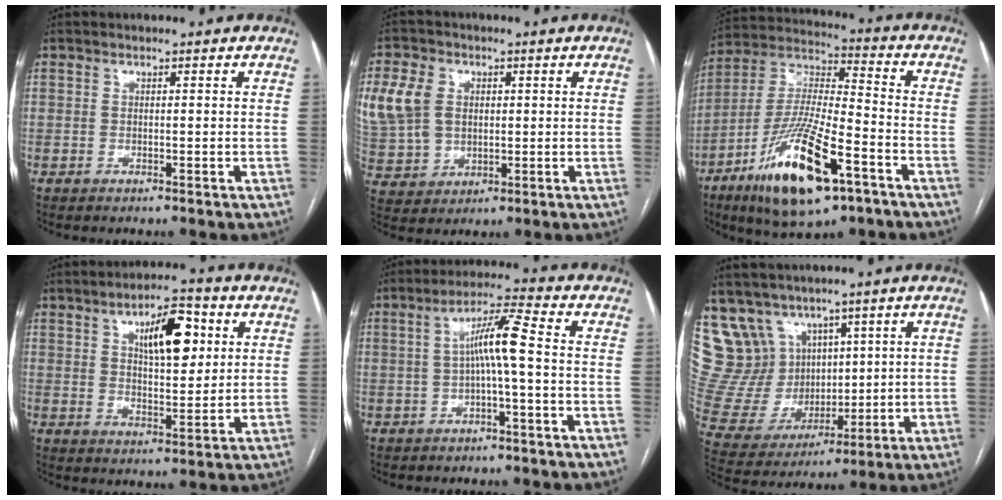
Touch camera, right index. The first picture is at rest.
{"total": 11.0, "force": [2.7, 8.7, 6.2], "torque": [-0.153, 0.015, 0.065]}
{"total": 19.2, "force": [-9.8, 4.6, 15.9], "torque": [-0.333, -0.029, -0.168]}
{"total": 10.0, "force": [3.6, 3.6, 8.6], "torque": [-0.136, 0.013, 0.062]}
{"total": 6.7, "force": [-0.2, 0.0, 6.7], "torque": [-0.119, 0.023, -0.004]}
{"total": 14.7, "force": [8.9, 11.1, 3.6], "torque": [-0.095, 0.059, 0.205]}